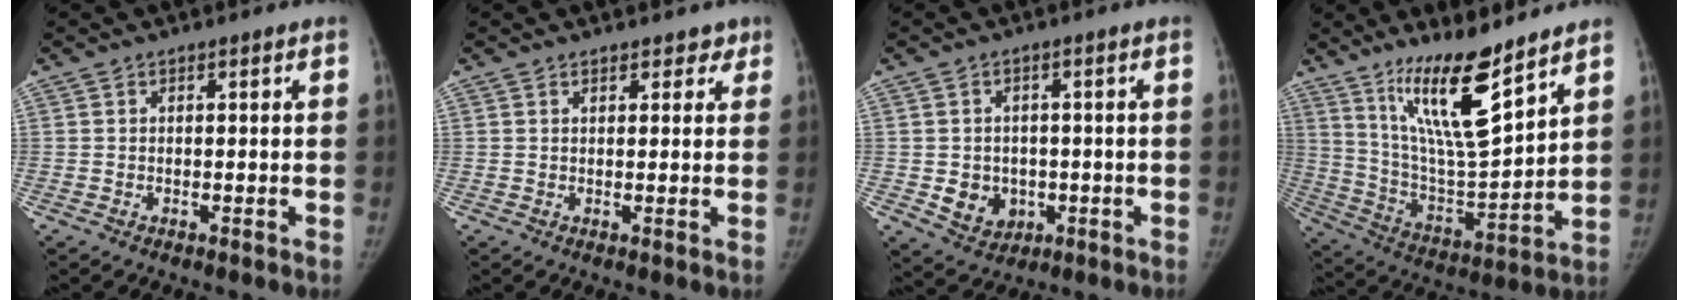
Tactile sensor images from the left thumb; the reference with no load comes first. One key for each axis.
{"total": 2.5, "fx": 1.8, "fy": 1.5, "fz": 0.7, "tx": 0.019, "ty": -0.006, "tz": 0.017}
{"total": 6.5, "fx": -1.3, "fy": 5.5, "fz": 3.1, "tx": -0.024, "ty": 0.005, "tz": -0.006}
{"total": 16.9, "fx": 11.5, "fy": 3.1, "fz": 12.0, "tx": -0.191, "ty": -0.080, "tz": 0.221}